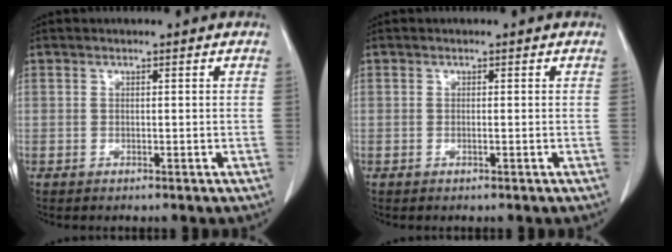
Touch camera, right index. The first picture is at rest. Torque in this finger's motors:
{"motor_torque": [0.07, 0.00, -0.01, 0.00]}